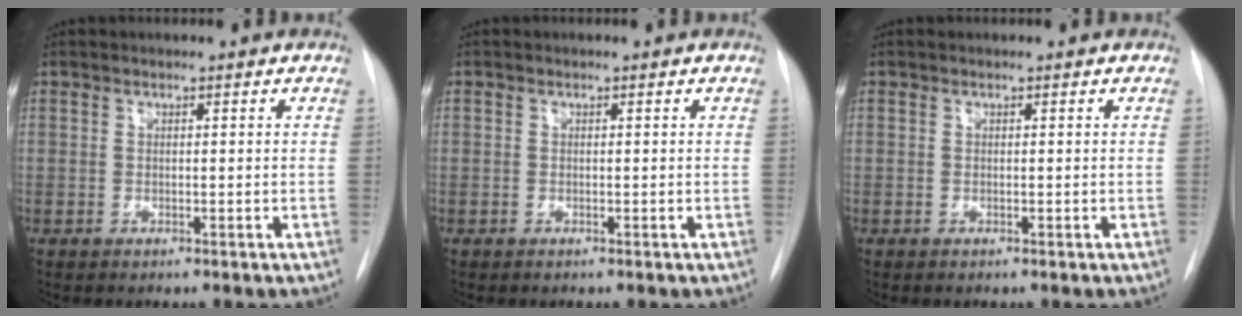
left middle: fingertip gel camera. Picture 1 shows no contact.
{"total": 0.0}
{"total": 0.0}